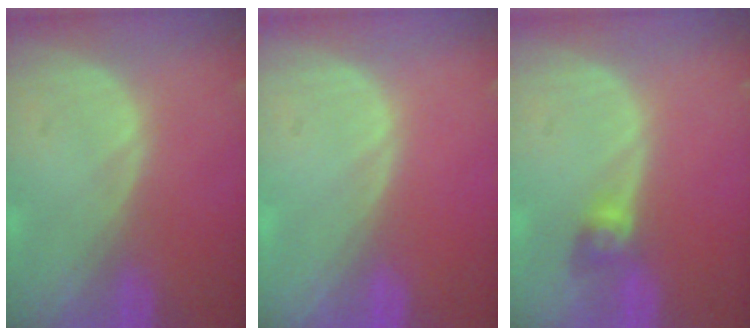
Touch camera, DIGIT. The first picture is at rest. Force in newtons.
{"total": 0.0}
{"total": 2.7, "press": 2.5, "slide": 0.9}